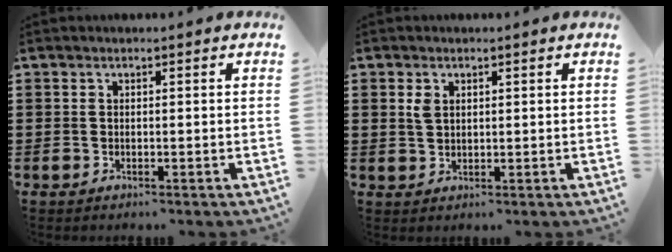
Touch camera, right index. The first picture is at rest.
{"total": 2.0, "force": [0.9, 1.3, 1.3], "torque": [-0.029, 0.004, 0.017]}